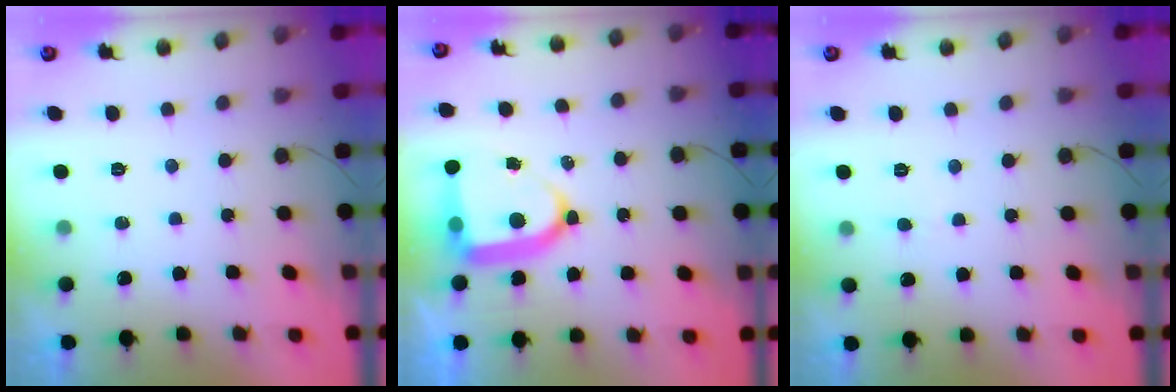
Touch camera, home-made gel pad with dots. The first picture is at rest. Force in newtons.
{"total": 14.5, "press": 14.4, "slide": 1.6}
{"total": 0.7, "press": 0.7, "slide": 0.1}